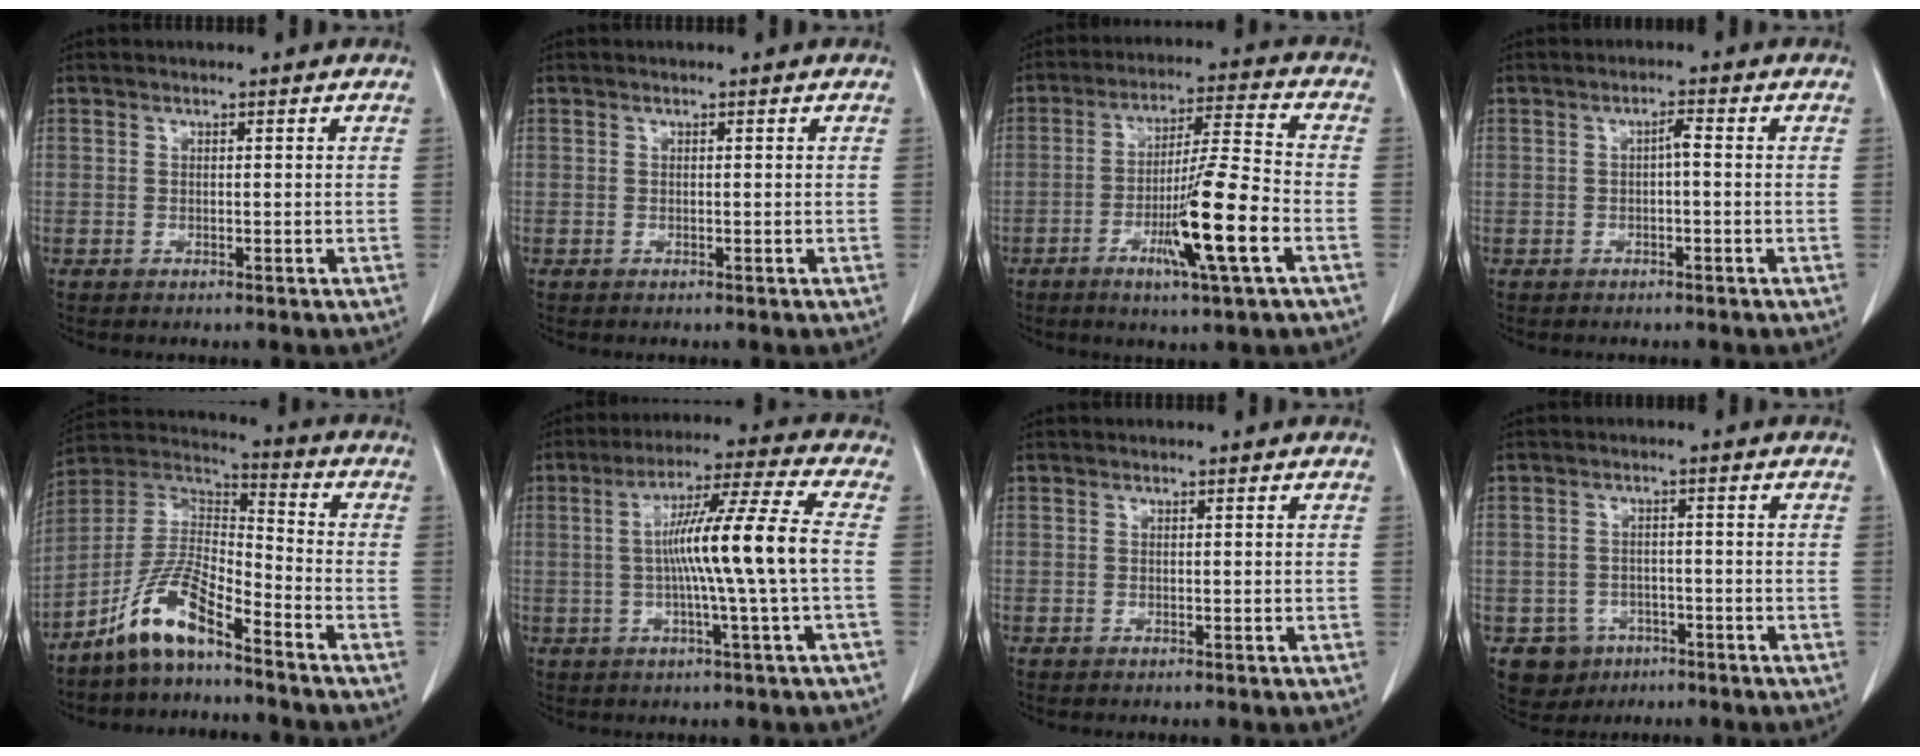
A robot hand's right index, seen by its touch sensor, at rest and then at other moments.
{"total": 0.0}
{"total": 12.6, "force": [-4.5, -0.2, 11.8], "torque": [-0.208, -0.011, -0.079]}
{"total": 1.5, "force": [0.0, 0.3, 1.4], "torque": [-0.026, 0.005, 0.001]}
{"total": 10.3, "force": [-7.4, 2.1, 6.9], "torque": [-0.151, 0.015, -0.146]}
{"total": 12.3, "force": [-0.4, -1.6, 12.2], "torque": [-0.208, 0.009, -0.009]}
{"total": 0.0}
{"total": 5.1, "force": [-2.5, 4.4, 0.5], "torque": [-0.005, 0.011, -0.033]}